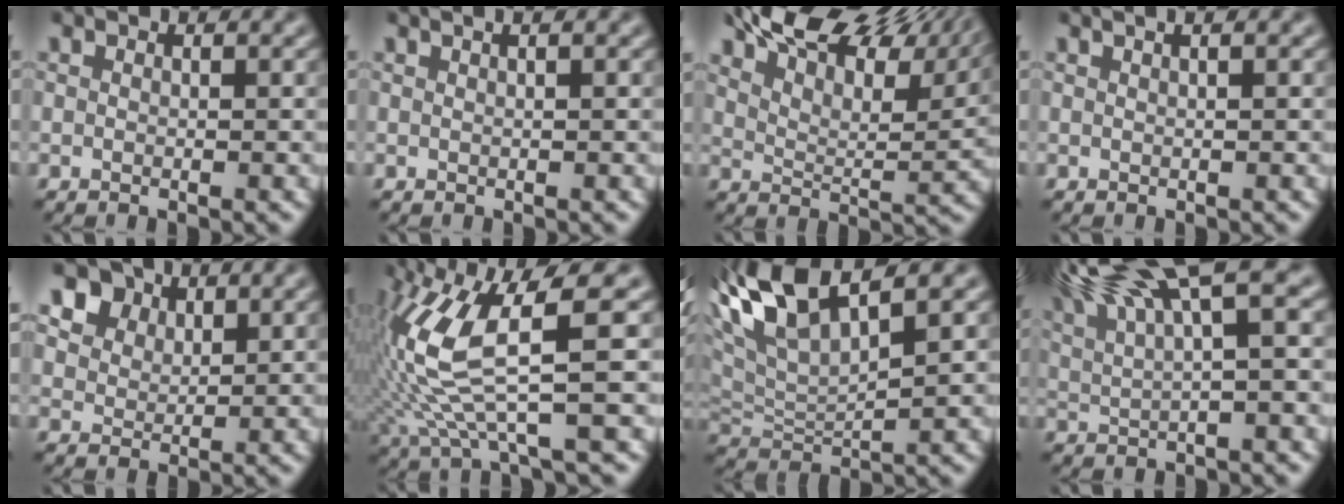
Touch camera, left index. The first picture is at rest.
{"total": 2.3, "force": [1.3, 1.1, 1.6], "torque": [-0.006, 0.003, -0.004]}
{"total": 12.9, "force": [10.4, 3.9, 6.7], "torque": [-0.119, 0.021, 0.153]}
{"total": 2.7, "force": [1.4, 1.3, 1.9], "torque": [-0.006, 0.008, -0.007]}
{"total": 6.6, "force": [4.3, 4.3, 2.5], "torque": [-0.071, 0.002, 0.079]}
{"total": 8.8, "force": [0.9, 2.0, 8.5], "torque": [-0.201, -0.012, 0.023]}
{"total": 8.7, "force": [5.1, 2.6, 6.5], "torque": [-0.143, 0.023, 0.095]}
{"total": 11.4, "force": [6.6, 3.1, 8.8], "torque": [-0.153, 0.029, 0.106]}